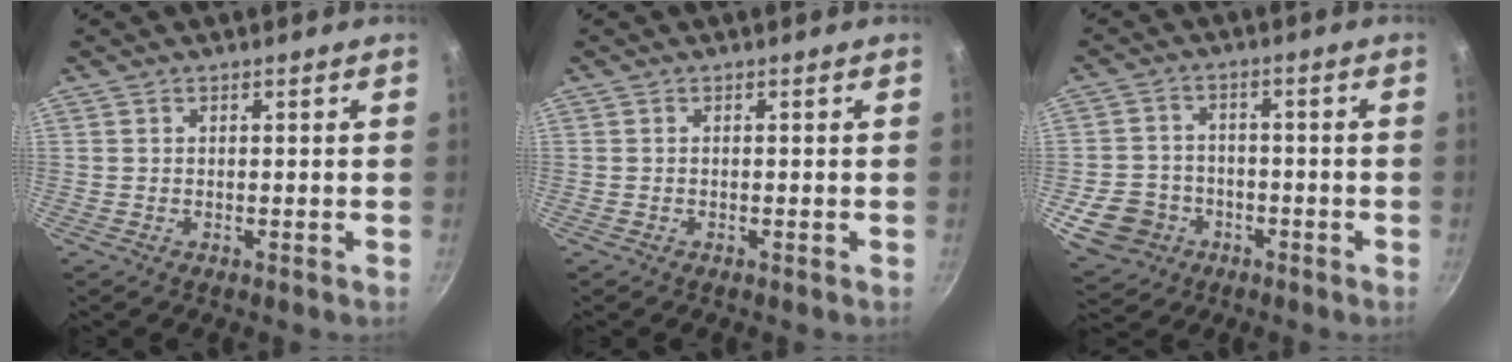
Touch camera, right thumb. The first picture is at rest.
{"total": 0.0}
{"total": 9.7, "force": [-3.9, 8.0, 3.8], "torque": [-0.052, 0.028, -0.061]}